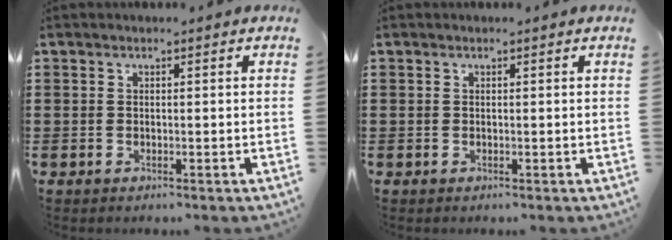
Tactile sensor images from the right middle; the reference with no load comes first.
{"total": 0.0}